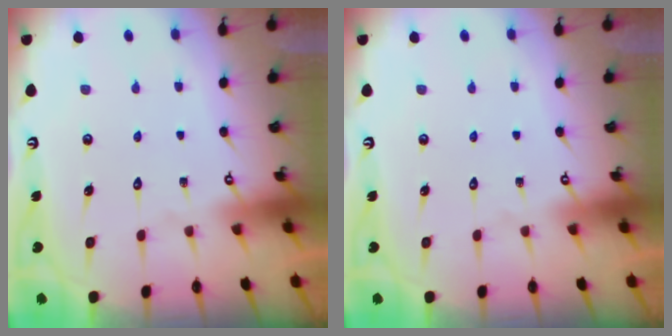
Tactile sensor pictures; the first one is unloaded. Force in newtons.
{"total": 0.0}